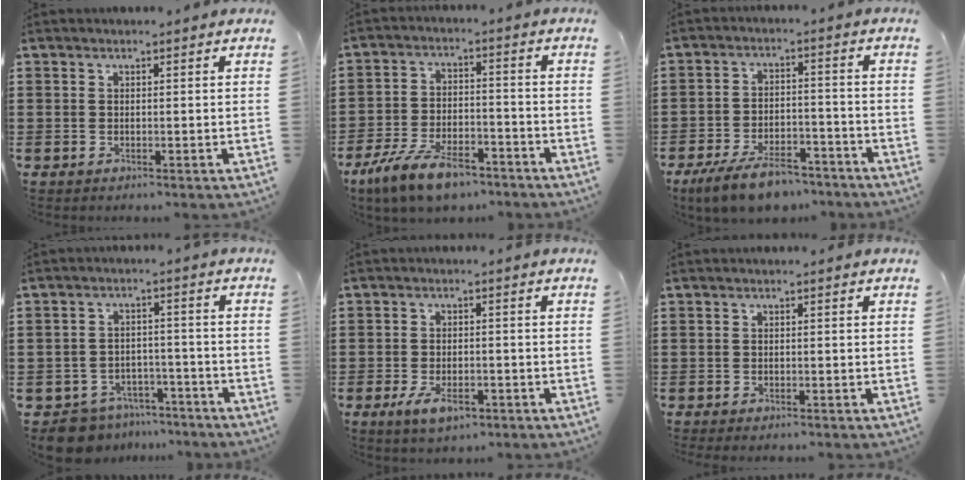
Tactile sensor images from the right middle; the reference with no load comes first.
{"total": 9.4, "force": [-7.3, 2.9, 5.2], "torque": [-0.104, 0.016, -0.139]}
{"total": 8.4, "force": [-7.1, 2.3, 3.8], "torque": [-0.076, 0.012, -0.136]}
{"total": 6.4, "force": [-6.1, 1.6, 0.8], "torque": [-0.031, 0.013, -0.127]}
{"total": 3.8, "force": [-2.2, 1.8, 2.5], "torque": [-0.055, 0.000, -0.043]}
{"total": 0.5, "force": [-0.5, 0.1, 0.0], "torque": [-0.001, 0.000, -0.011]}